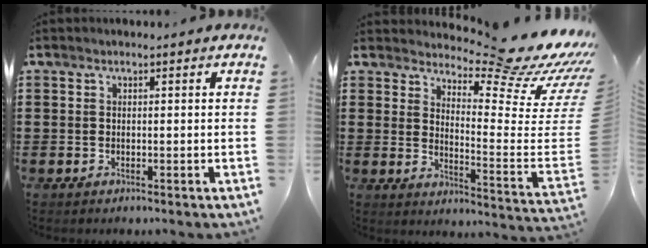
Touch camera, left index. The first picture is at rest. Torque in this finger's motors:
{"motor_torque": [-0.04, -0.12, 0.26, 0.01]}